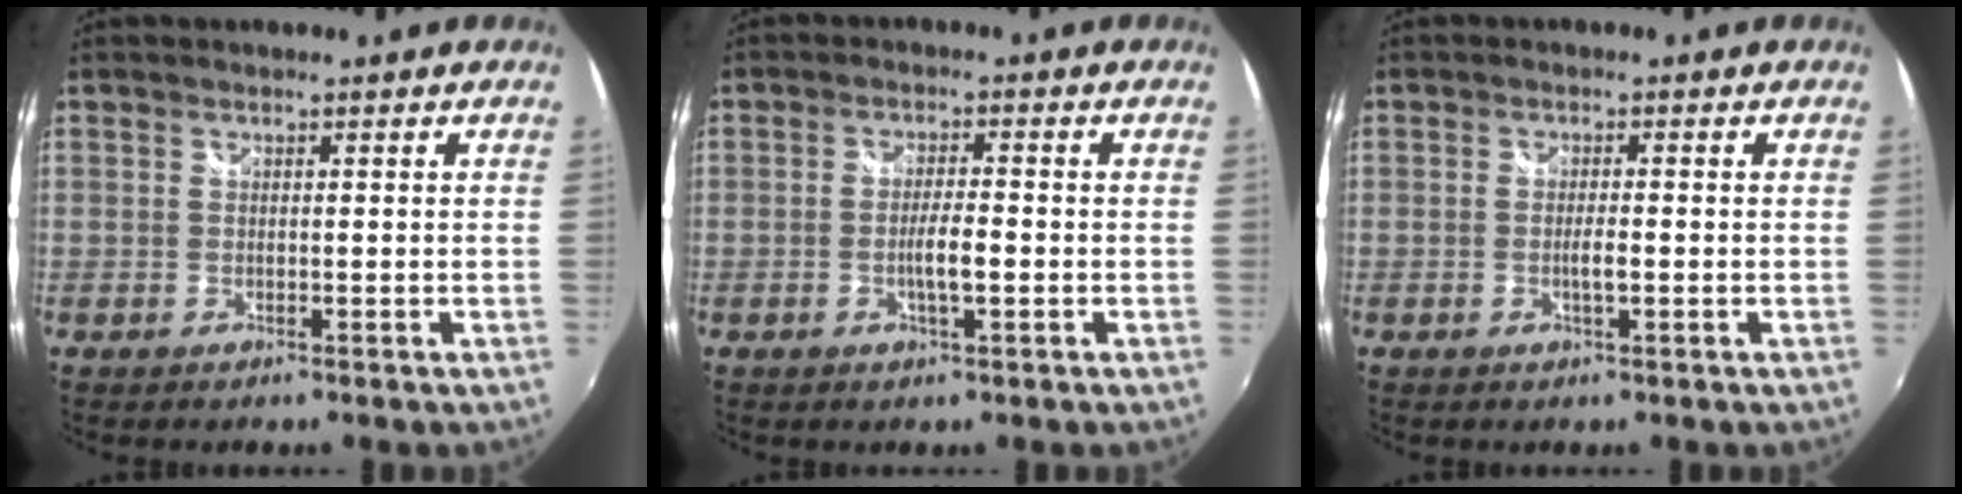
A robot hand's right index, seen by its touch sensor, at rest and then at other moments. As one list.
[{"total": 3.8, "force": [-1.1, 0.5, 3.6], "torque": [-0.067, 0.001, -0.018]}, {"total": 1.9, "force": [-0.5, 0.3, 1.8], "torque": [-0.034, 0.001, -0.009]}]